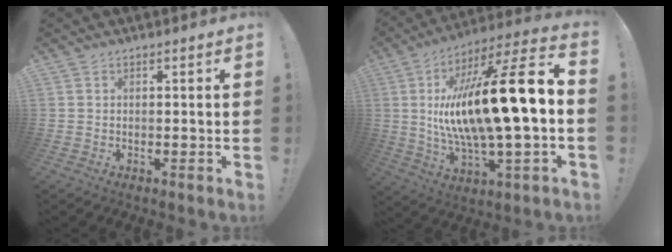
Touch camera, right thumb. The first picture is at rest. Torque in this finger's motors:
{"motor_torque": [1.87, 3.14, 2.77, 0.00, 0.45]}